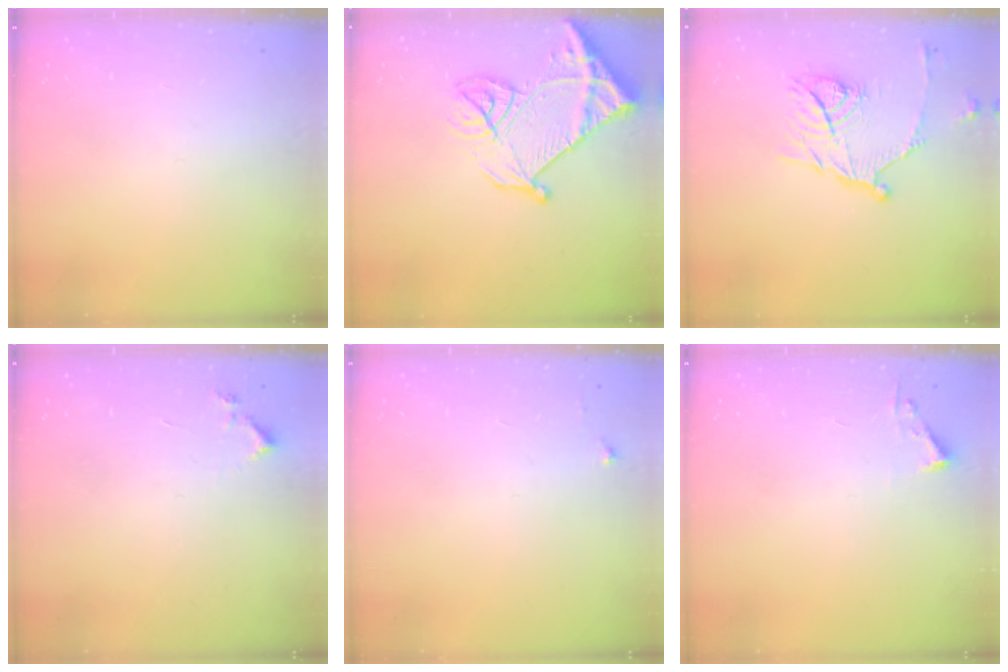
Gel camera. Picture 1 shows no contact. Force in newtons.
{"total": 17.4, "press": 17.3, "slide": 1.8}
{"total": 14.1, "press": 14.1, "slide": 0.2}
{"total": 4.9, "press": 4.8, "slide": 0.5}
{"total": 3.9, "press": 3.9, "slide": 0.4}
{"total": 2.4, "press": 2.4, "slide": 0.3}